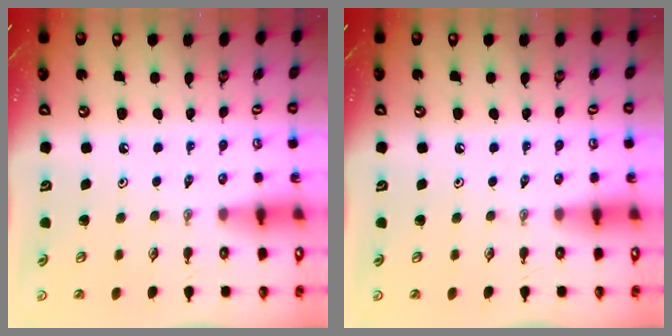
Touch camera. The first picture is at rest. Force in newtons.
{"total": 0.0}